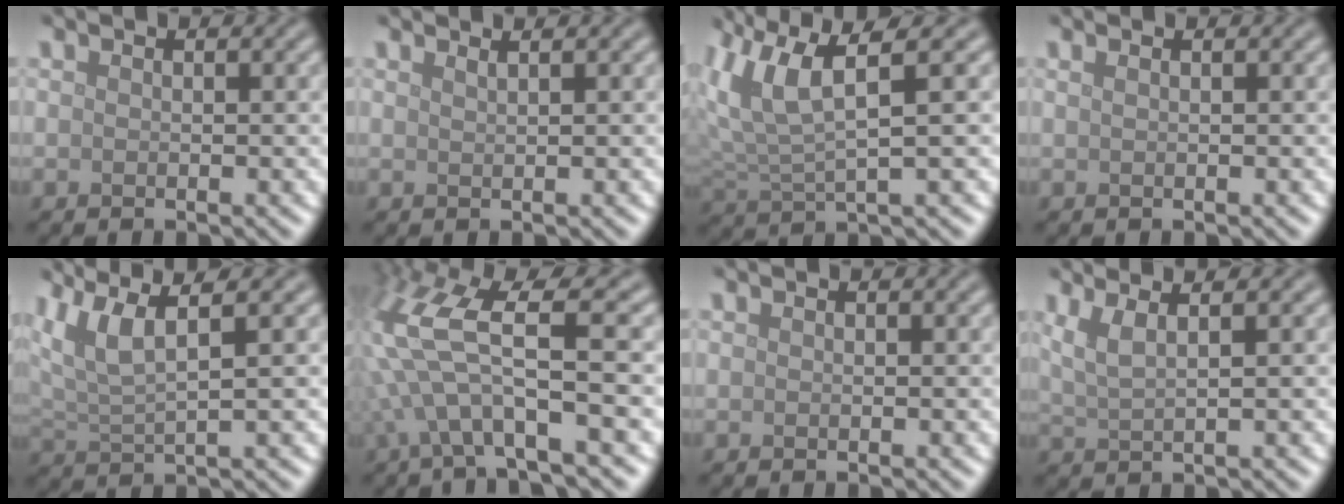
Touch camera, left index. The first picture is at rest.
{"total": 1.2, "force": [0.9, 0.4, 0.6], "torque": [0.000, 0.002, 0.004]}
{"total": 5.8, "force": [3.2, 1.4, 4.7], "torque": [-0.110, 0.009, 0.065]}
{"total": 1.2, "force": [0.6, 0.6, 0.8], "torque": [-0.006, -0.003, 0.000]}
{"total": 5.2, "force": [3.1, 1.3, 4.0], "torque": [-0.097, 0.011, 0.065]}
{"total": 8.4, "force": [-0.1, 2.2, 8.1], "torque": [-0.183, 0.013, -0.012]}
{"total": 0.0}
{"total": 2.9, "force": [1.4, 0.8, 2.3], "torque": [-0.037, 0.003, 0.028]}